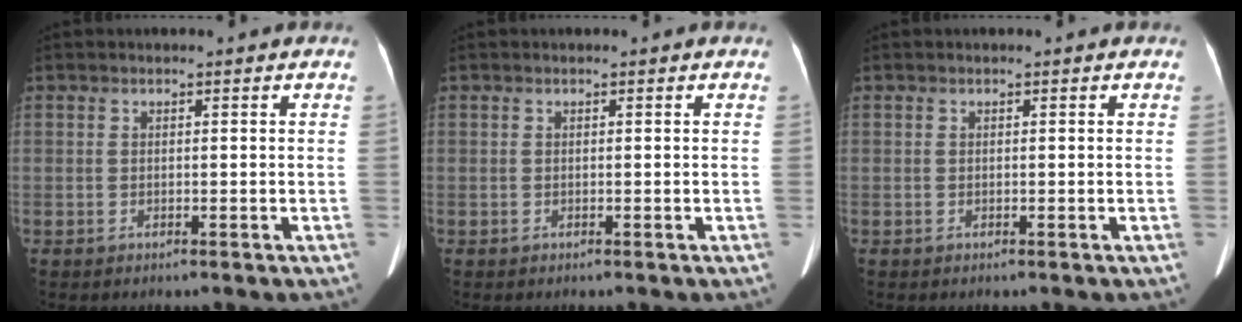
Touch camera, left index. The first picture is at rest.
{"total": 0.0}
{"total": 0.0}